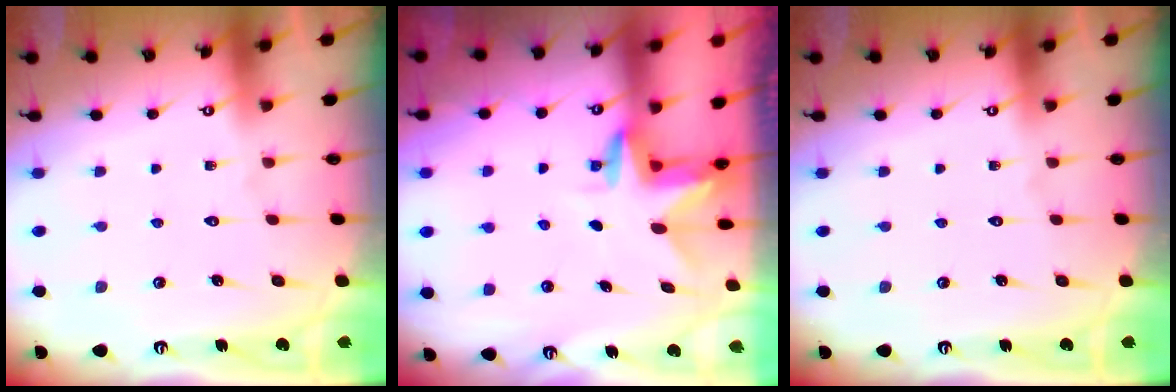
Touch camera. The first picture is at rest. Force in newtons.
{"total": 3.0, "press": 3.0, "slide": 0.2}
{"total": 0.0}